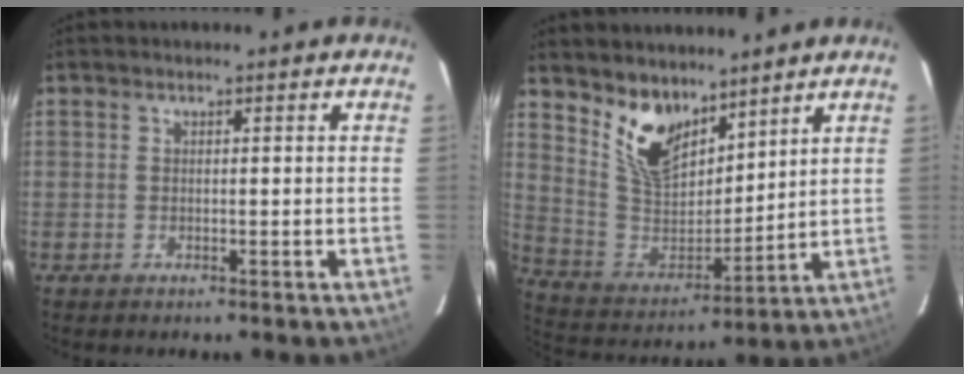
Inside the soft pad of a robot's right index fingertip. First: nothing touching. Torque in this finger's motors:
{"motor_torque": [0.14, 0.52, 0.18, 0.07]}